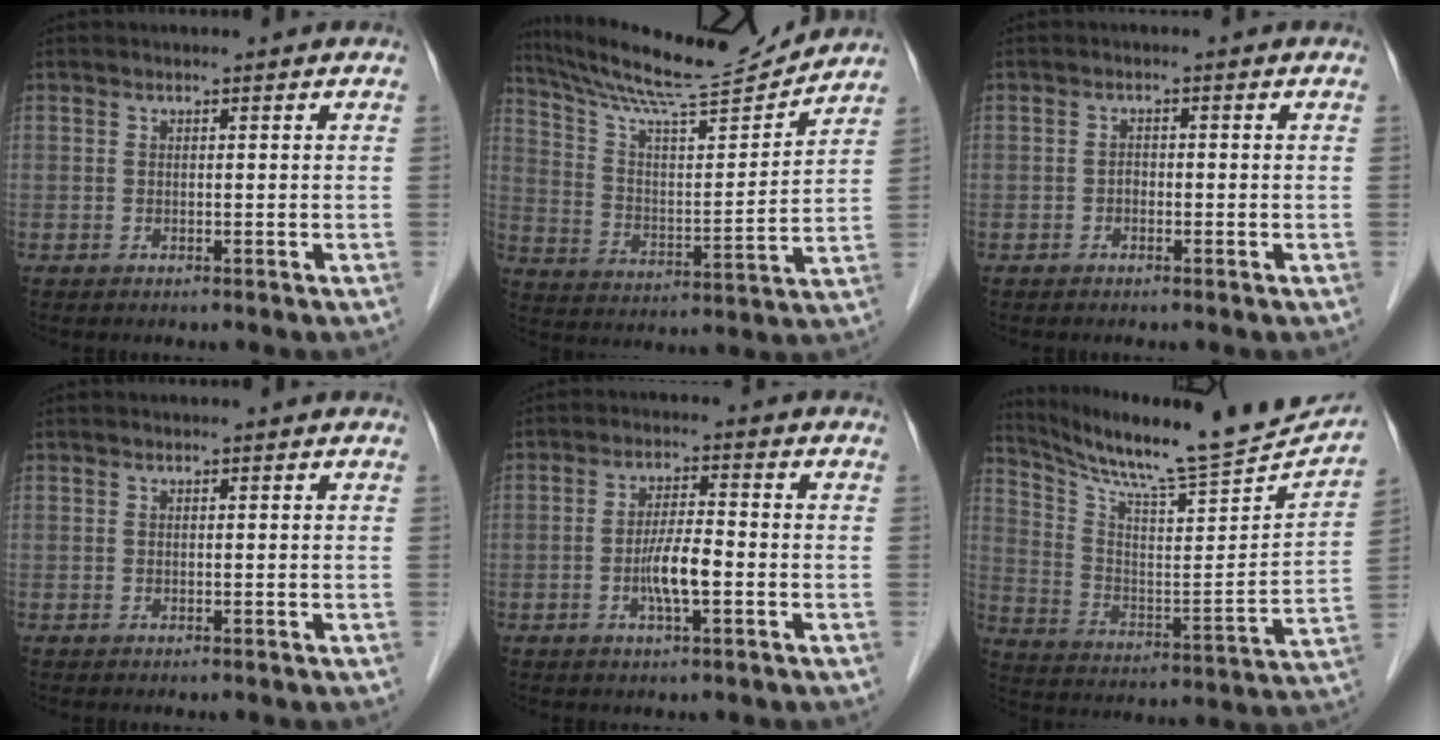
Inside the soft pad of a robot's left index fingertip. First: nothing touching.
{"total": 17.1, "force": [16.2, 0.1, 5.6], "torque": [-0.107, -0.014, 0.262]}
{"total": 1.0, "force": [-0.7, 0.6, 0.5], "torque": [-0.006, 0.001, -0.013]}
{"total": 0.0}
{"total": 5.3, "force": [-1.8, 0.8, 5.0], "torque": [-0.099, -0.002, -0.032]}
{"total": 20.9, "force": [19.5, 0.2, 7.6], "torque": [-0.136, -0.063, 0.291]}